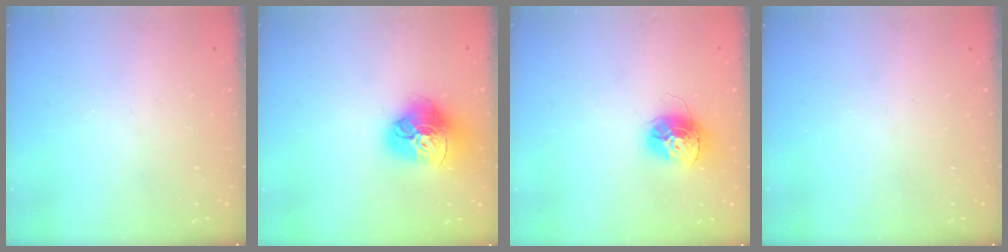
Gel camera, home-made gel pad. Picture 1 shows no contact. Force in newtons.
{"total": 17.8, "press": 17.8, "slide": 1.6}
{"total": 13.0, "press": 12.9, "slide": 1.2}
{"total": 0.0}